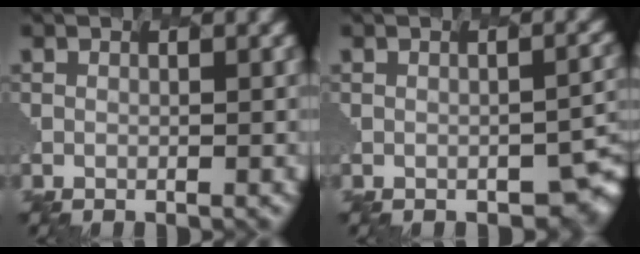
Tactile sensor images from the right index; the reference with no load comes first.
{"total": 4.3, "force": [-1.8, 1.8, 3.5], "torque": [-0.047, -0.008, -0.010]}